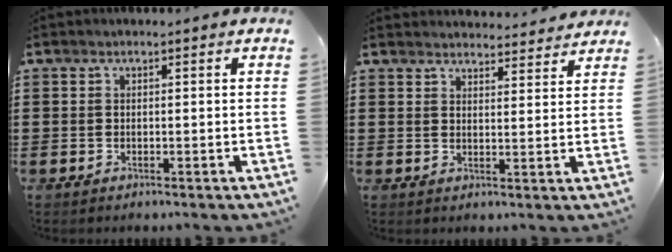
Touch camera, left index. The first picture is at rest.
{"total": 3.4, "force": [3.4, 0.2, 0.1], "torque": [-0.005, -0.020, 0.061]}